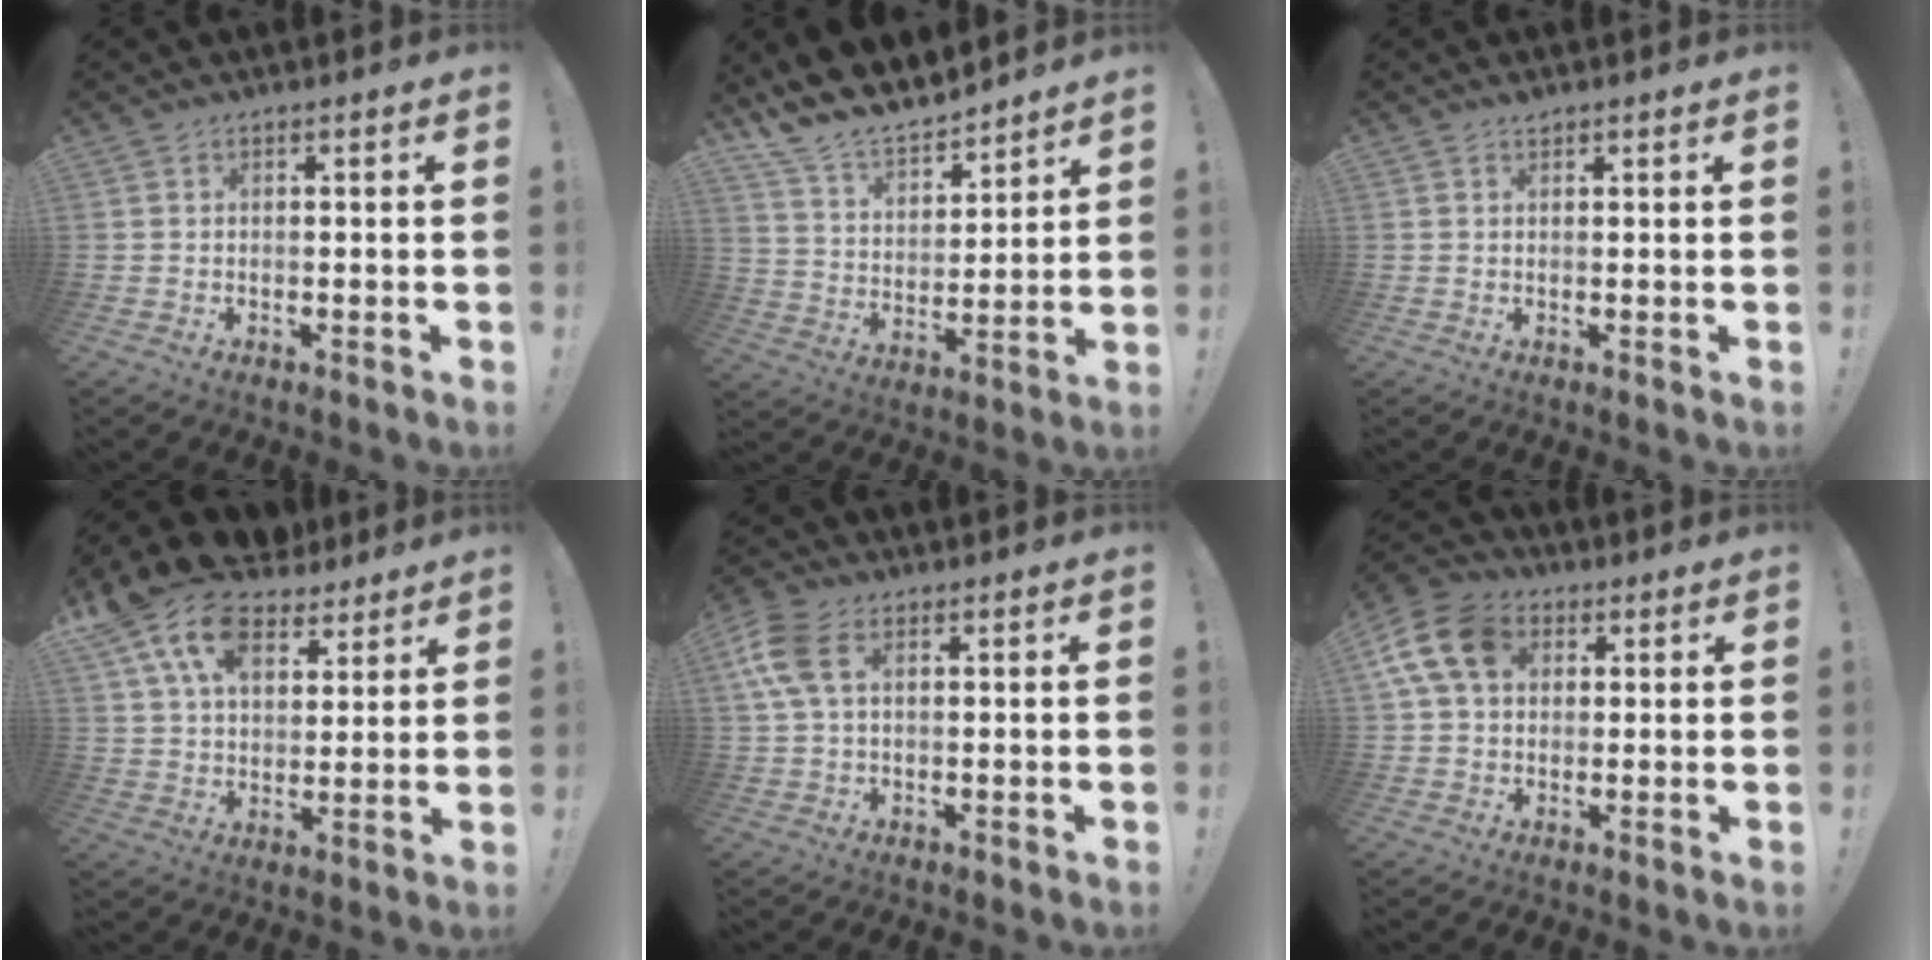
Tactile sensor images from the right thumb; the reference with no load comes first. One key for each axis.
{"total": 12.5, "fx": 11.8, "fy": 3.5, "fz": 2.4, "tx": -0.078, "ty": -0.101, "tz": 0.217}
{"total": 1.0, "fx": 0.9, "fy": 0.3, "fz": 0.2, "tx": 0.002, "ty": -0.004, "tz": 0.018}
{"total": 17.0, "fx": 10.6, "fy": 10.1, "fz": 8.7, "tx": -0.163, "ty": -0.060, "tz": 0.197}
{"total": 8.9, "fx": 2.6, "fy": 5.2, "fz": 6.7, "tx": -0.158, "ty": 0.008, "tz": 0.051}
{"total": 13.7, "fx": 4.2, "fy": 10.1, "fz": 8.3, "tx": -0.155, "ty": 0.001, "tz": 0.084}